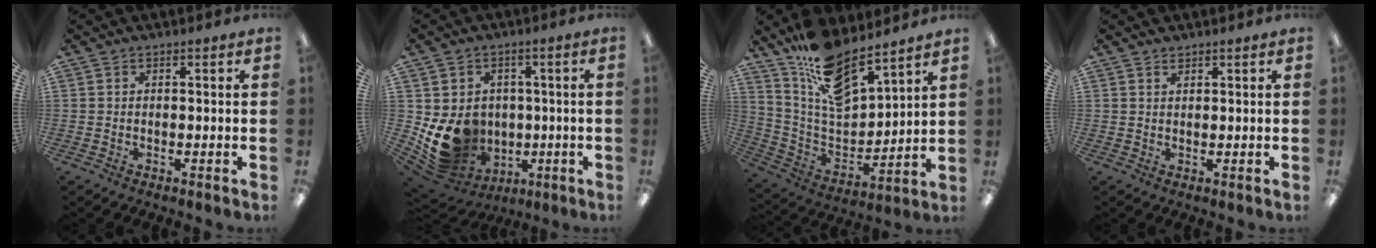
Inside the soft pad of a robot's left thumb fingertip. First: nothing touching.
{"total": 12.4, "force": [-1.2, 11.2, 5.3], "torque": [-0.112, -0.010, -0.006]}
{"total": 15.0, "force": [12.3, 5.1, 6.9], "torque": [-0.136, -0.084, 0.222]}
{"total": 0.9, "force": [0.9, 0.2, 0.2], "torque": [-0.004, -0.001, 0.017]}